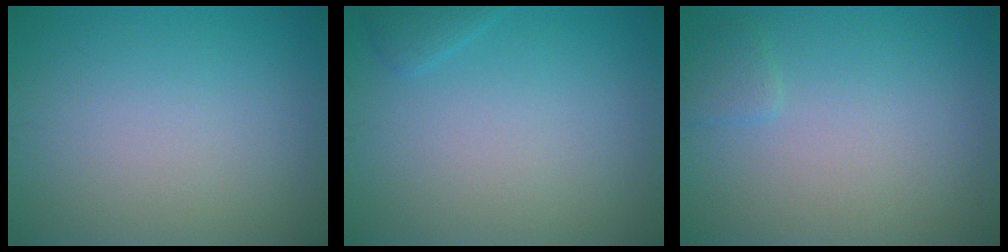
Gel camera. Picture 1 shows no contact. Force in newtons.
{"total": 0.9, "press": 0.9, "slide": 0.1}
{"total": 1.0, "press": 1.0, "slide": 0.1}